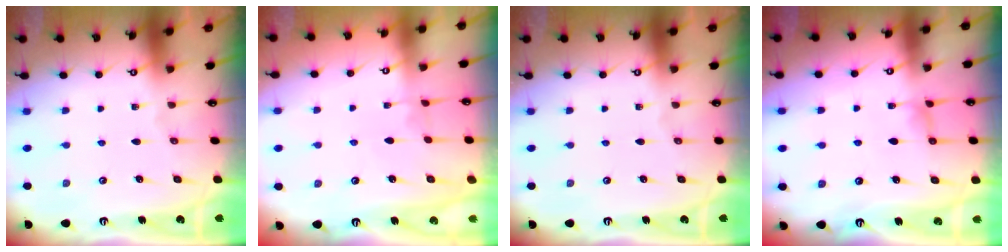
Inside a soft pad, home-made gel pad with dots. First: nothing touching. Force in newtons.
{"total": 2.8, "press": 2.8, "slide": 0.4}
{"total": 0.0}
{"total": 0.0}